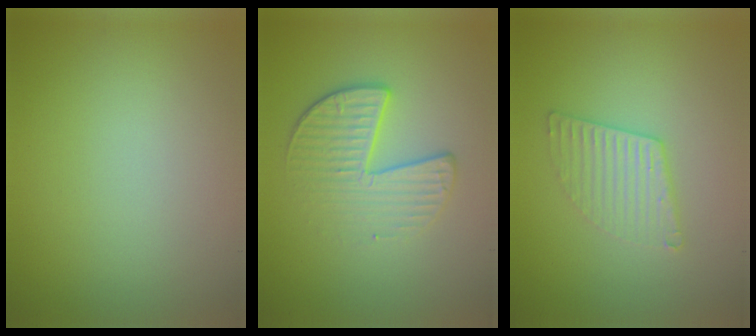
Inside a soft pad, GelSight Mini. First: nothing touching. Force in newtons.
{"total": 3.9, "press": 3.0, "slide": 2.6}
{"total": 2.8, "press": 2.8, "slide": 0.3}